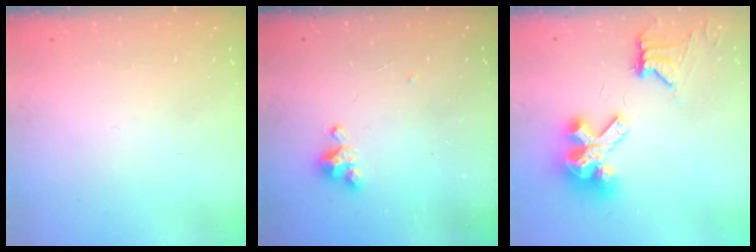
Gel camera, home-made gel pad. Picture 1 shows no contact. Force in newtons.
{"total": 5.5, "press": 5.5, "slide": 0.4}
{"total": 11.8, "press": 11.7, "slide": 1.4}